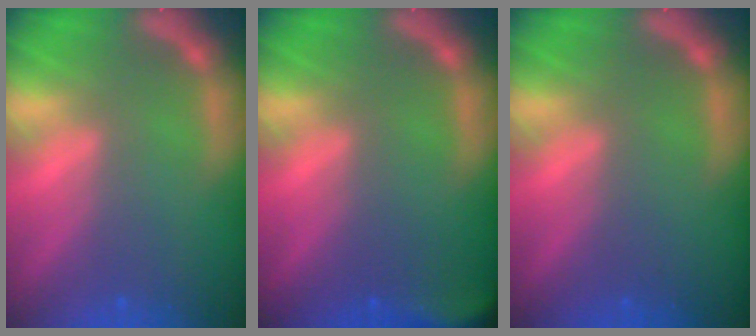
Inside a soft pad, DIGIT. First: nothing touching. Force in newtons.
{"total": 4.4}
{"total": 0.0}